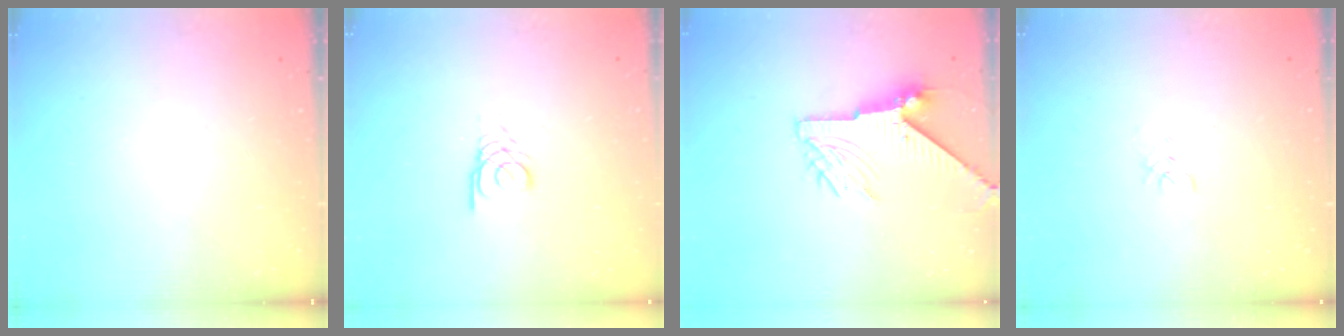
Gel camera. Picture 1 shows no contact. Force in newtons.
{"total": 2.7, "press": 2.7, "slide": 0.3}
{"total": 7.7, "press": 7.7, "slide": 0.6}
{"total": 1.7, "press": 1.7, "slide": 0.2}